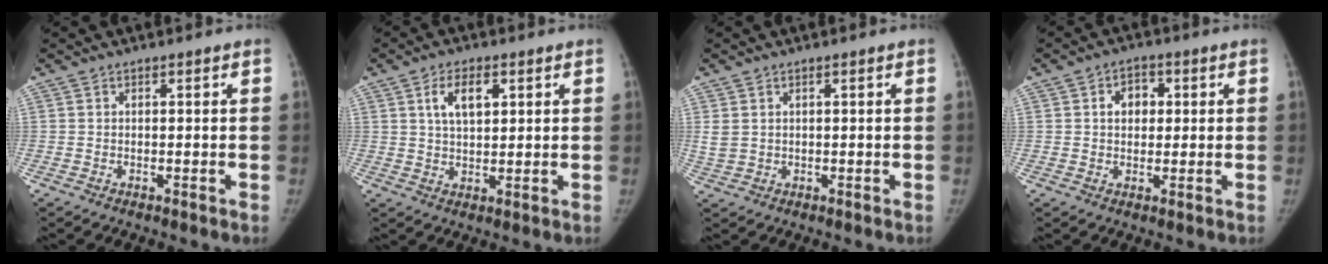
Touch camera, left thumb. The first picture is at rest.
{"total": 6.2, "force": [2.4, 3.3, 4.8], "torque": [-0.073, -0.006, 0.045]}
{"total": 2.5, "force": [0.7, 2.0, 1.4], "torque": [-0.035, 0.001, 0.022]}
{"total": 4.9, "force": [1.0, 3.8, 3.0], "torque": [-0.020, 0.005, 0.013]}